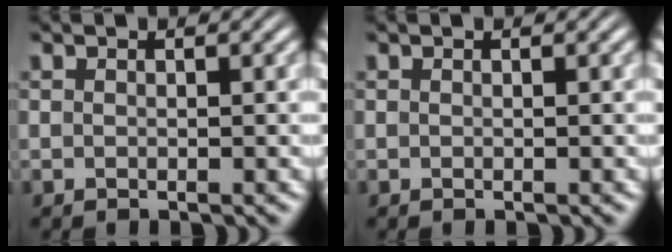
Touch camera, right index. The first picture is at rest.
{"total": 0.0}